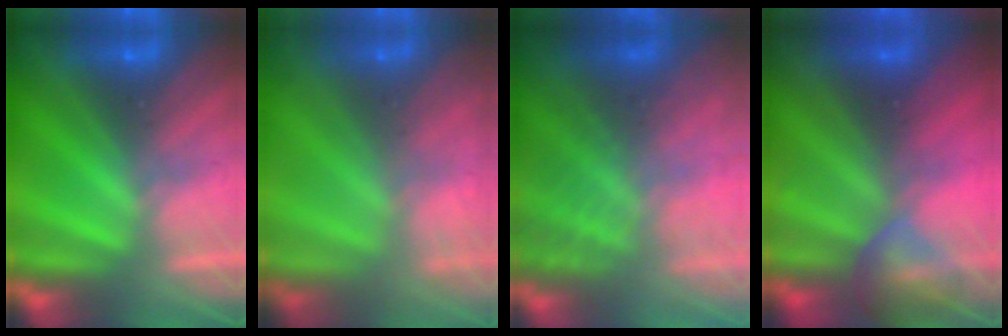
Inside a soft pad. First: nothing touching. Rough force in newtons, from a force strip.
{"total": 10.7}
{"total": 7.3}
{"total": 6.9}